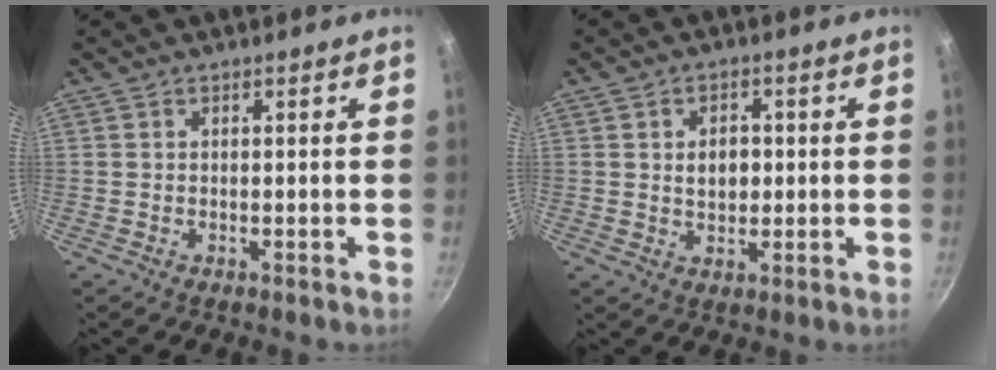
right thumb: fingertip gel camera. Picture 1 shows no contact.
{"total": 4.9, "force": [0.5, 3.5, 3.4], "torque": [-0.034, -0.001, 0.009]}